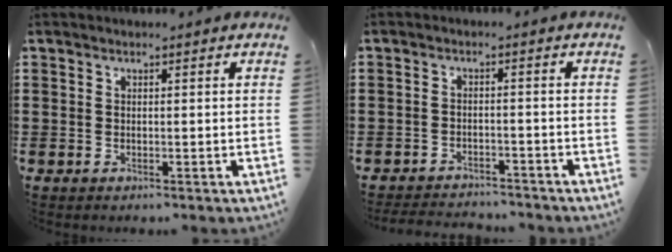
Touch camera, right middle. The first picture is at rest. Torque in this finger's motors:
{"motor_torque": [0.32, 0.08, 0.01, 0.01]}